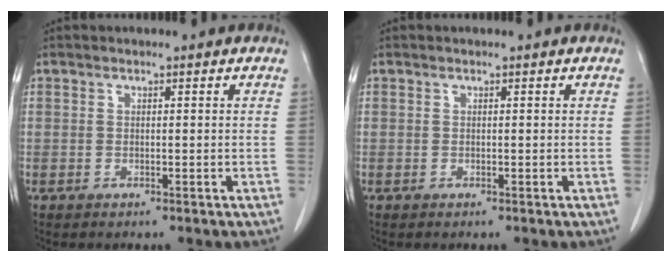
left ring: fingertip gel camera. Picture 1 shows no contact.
{"total": 0.0}